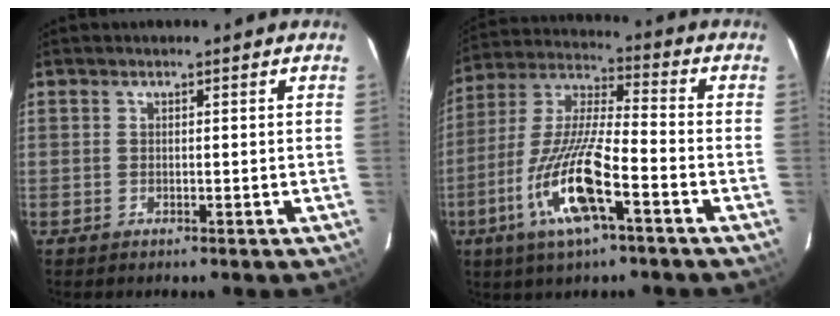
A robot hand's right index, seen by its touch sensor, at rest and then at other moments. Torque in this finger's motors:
{"motor_torque": [1.66, -0.48, 1.05, 0.17]}